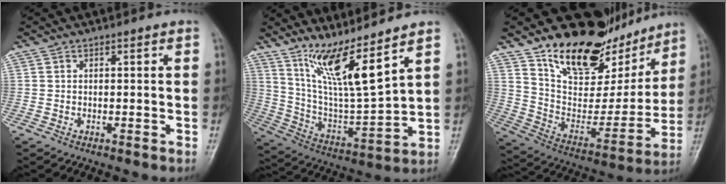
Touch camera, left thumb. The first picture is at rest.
{"total": 13.2, "force": [9.6, 0.6, 9.0], "torque": [-0.161, -0.068, 0.195]}
{"total": 21.7, "force": [16.5, 10.1, 9.8], "torque": [-0.090, -0.094, 0.276]}